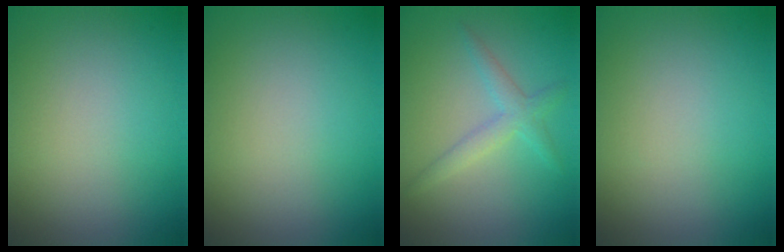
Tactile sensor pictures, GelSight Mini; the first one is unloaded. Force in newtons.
{"total": 0.0}
{"total": 2.2, "press": 2.2, "slide": 0.1}
{"total": 0.0}